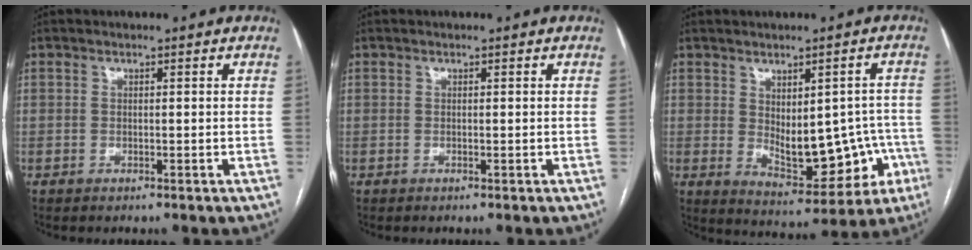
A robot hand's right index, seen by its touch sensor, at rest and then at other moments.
{"total": 0.0}
{"total": 11.9, "force": [-1.8, 6.4, 9.9], "torque": [-0.120, 0.013, 0.002]}